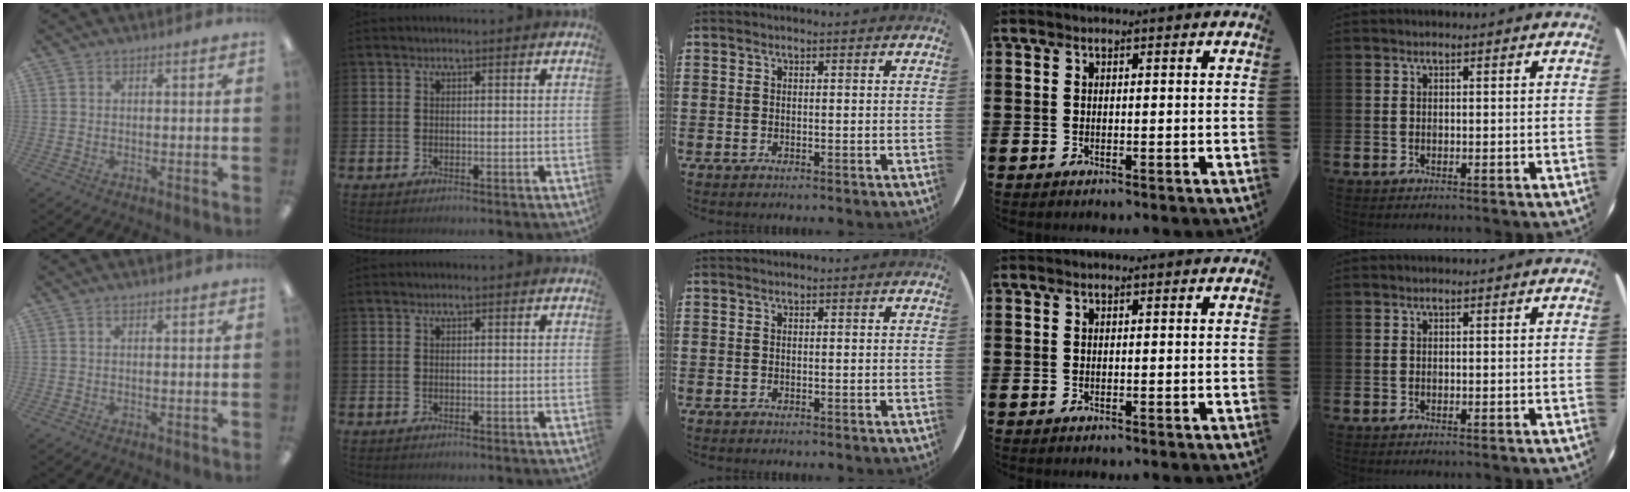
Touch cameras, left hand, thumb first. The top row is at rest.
{}